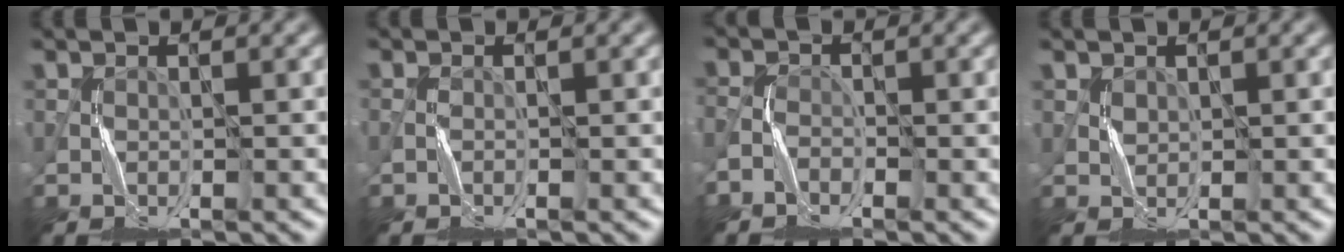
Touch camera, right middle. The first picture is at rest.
{"total": 0.5, "force": [-0.5, 0.0, -0.2], "torque": [0.005, 0.002, -0.010]}
{"total": 1.5, "force": [-1.5, 0.4, 0.1], "torque": [-0.003, 0.003, -0.035]}
{"total": 0.8, "force": [0.5, 0.6, 0.1], "torque": [-0.003, 0.000, 0.013]}